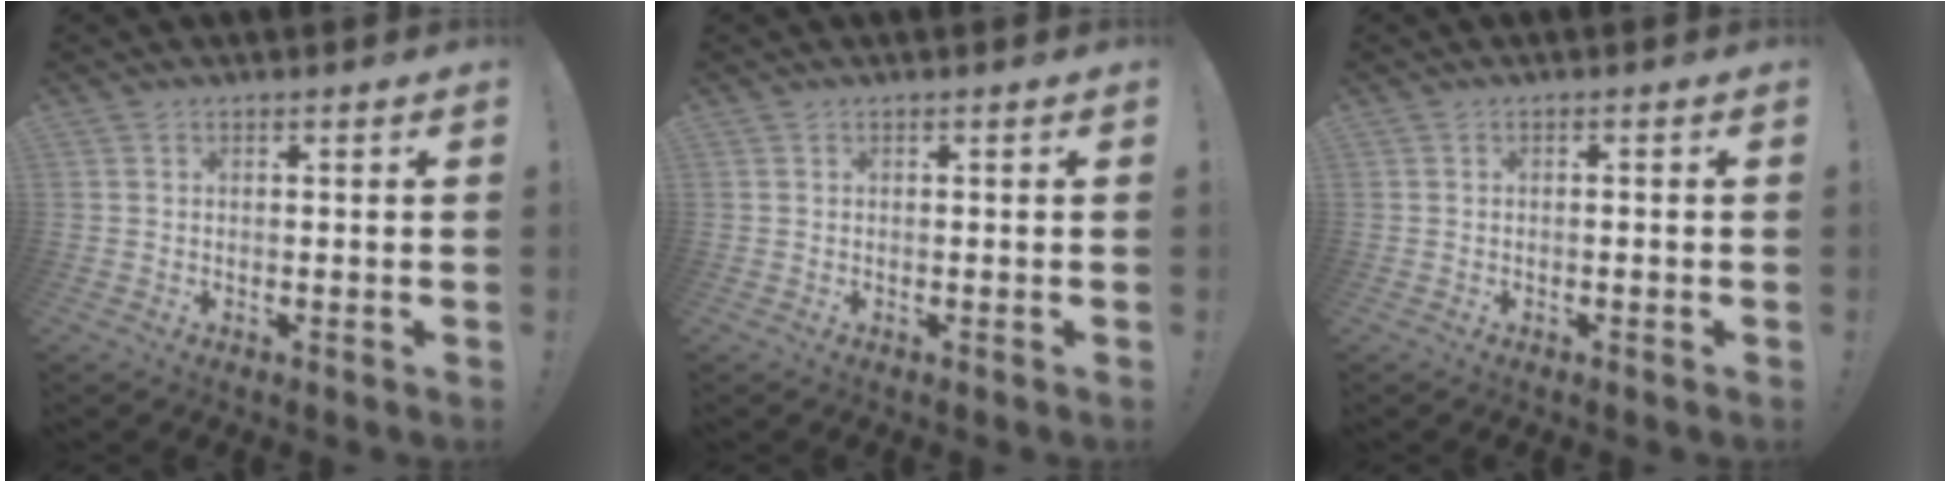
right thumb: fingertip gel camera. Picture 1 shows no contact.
{"total": 0.0}
{"total": 0.6, "force": [-0.6, 0.1, 0.2], "torque": [-0.002, 0.001, -0.010]}